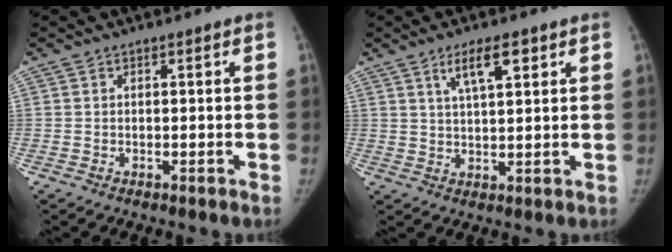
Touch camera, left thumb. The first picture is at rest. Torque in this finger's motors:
{"motor_torque": [0.05, 0.17, 0.33, 0.38, -0.02]}